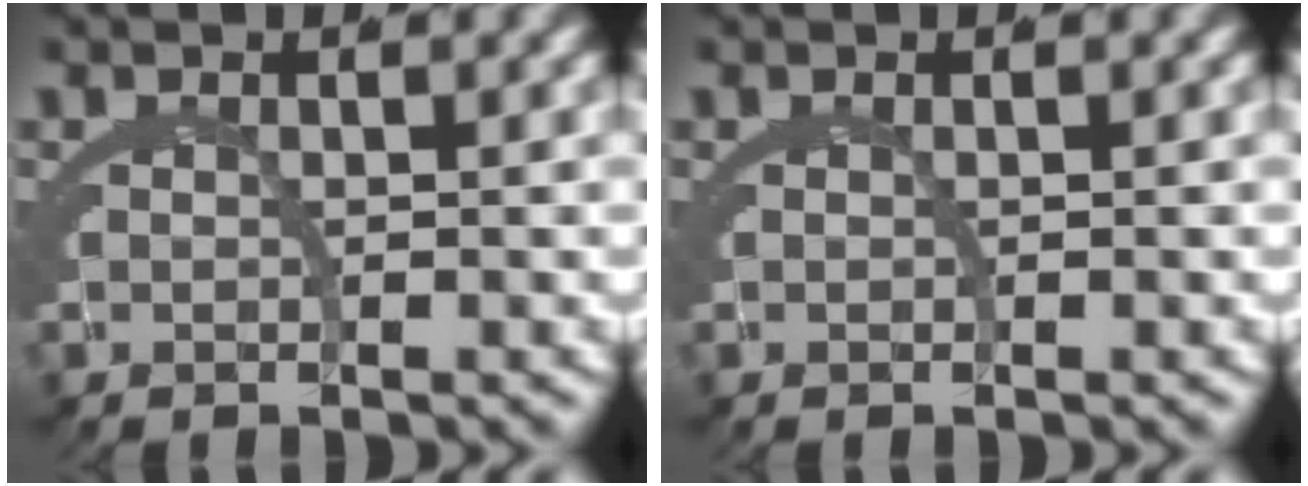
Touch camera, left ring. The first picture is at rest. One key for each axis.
{"total": 0.0}